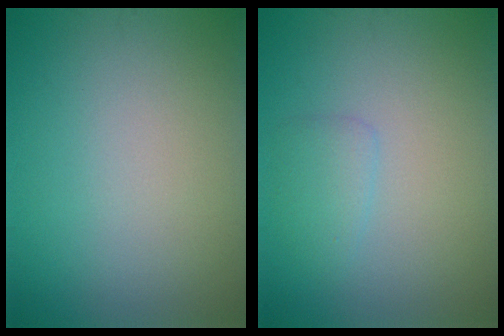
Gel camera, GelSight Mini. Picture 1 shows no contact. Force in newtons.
{"total": 1.5, "press": 1.5, "slide": 0.1}